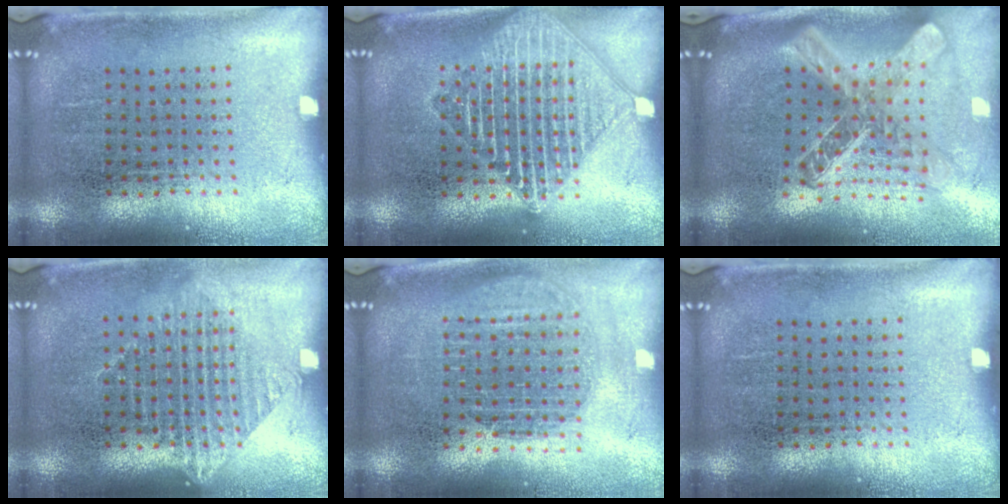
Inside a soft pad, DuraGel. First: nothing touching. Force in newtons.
{"total": 3.0, "press": 3.0, "slide": 0.4}
{"total": 2.6, "press": 1.9, "slide": 1.8}
{"total": 1.2, "press": 1.1, "slide": 0.5}
{"total": 1.6, "press": 1.3, "slide": 0.9}
{"total": 0.0}